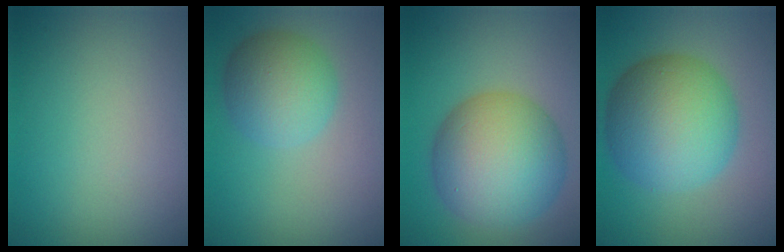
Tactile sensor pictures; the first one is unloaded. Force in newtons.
{"total": 4.7, "press": 4.7, "slide": 0.1}
{"total": 10.0, "press": 10.0, "slide": 0.2}
{"total": 9.8, "press": 9.8, "slide": 0.1}